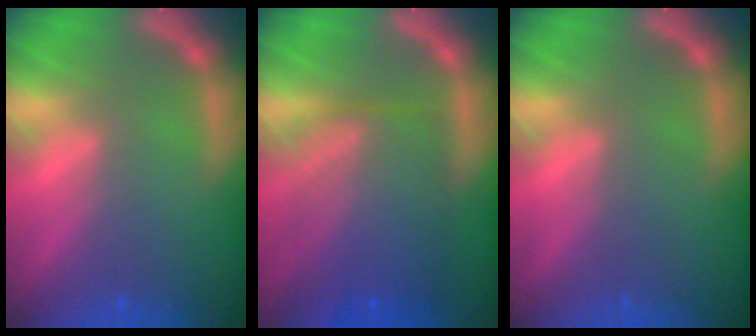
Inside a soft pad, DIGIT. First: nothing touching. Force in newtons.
{"total": 8.6}
{"total": 0.0}